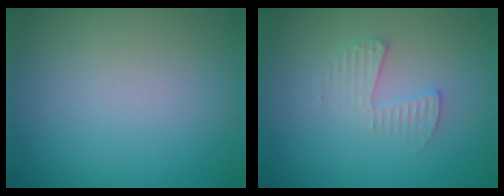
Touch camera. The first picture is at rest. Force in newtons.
{"total": 2.1, "press": 2.0, "slide": 0.1}